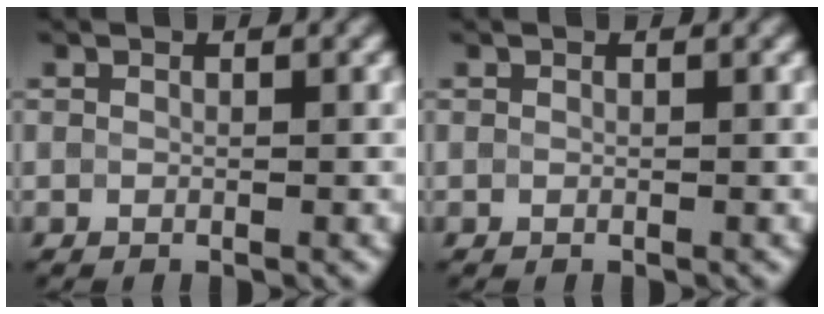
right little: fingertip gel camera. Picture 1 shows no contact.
{"total": 0.0}